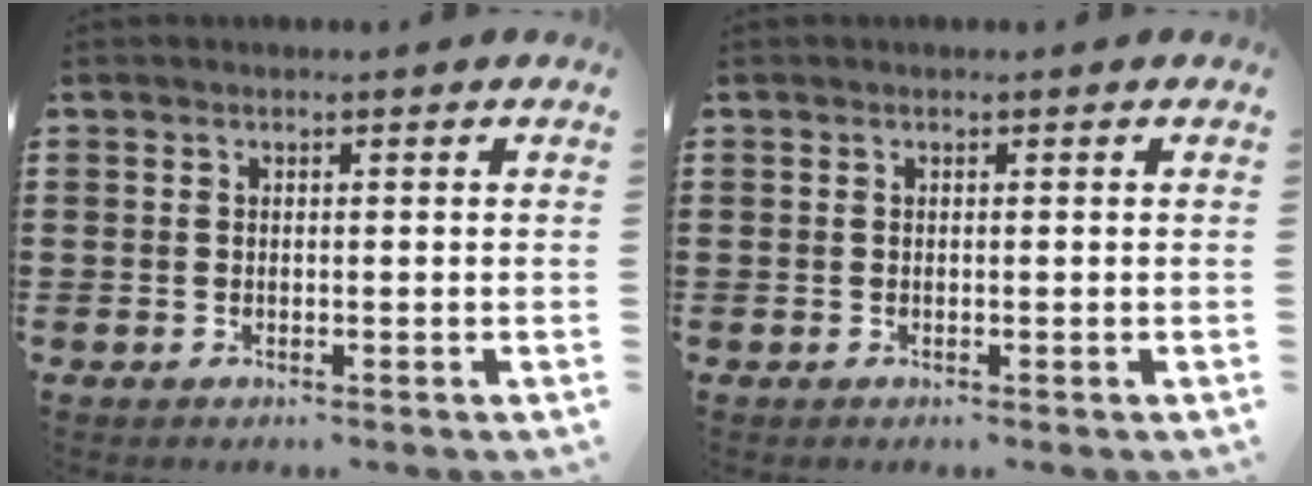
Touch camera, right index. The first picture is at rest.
{"total": 0.0}